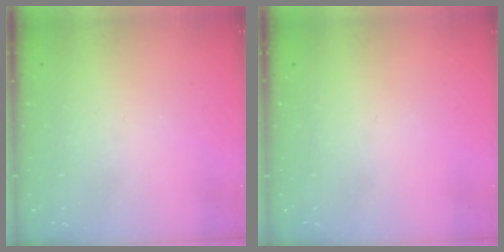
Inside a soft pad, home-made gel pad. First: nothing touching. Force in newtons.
{"total": 0.0}